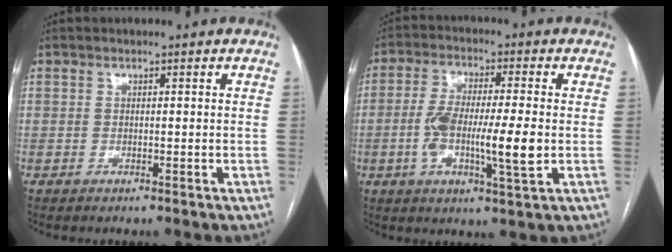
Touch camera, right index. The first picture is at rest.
{"total": 10.8, "force": [-1.5, 1.4, 10.6], "torque": [-0.200, 0.001, -0.028]}